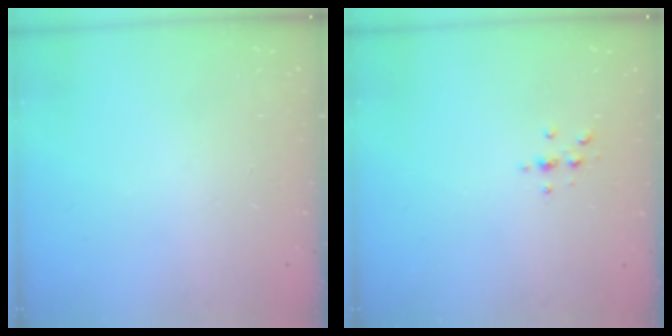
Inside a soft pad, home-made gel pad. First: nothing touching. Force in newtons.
{"total": 2.2, "press": 2.1, "slide": 0.2}